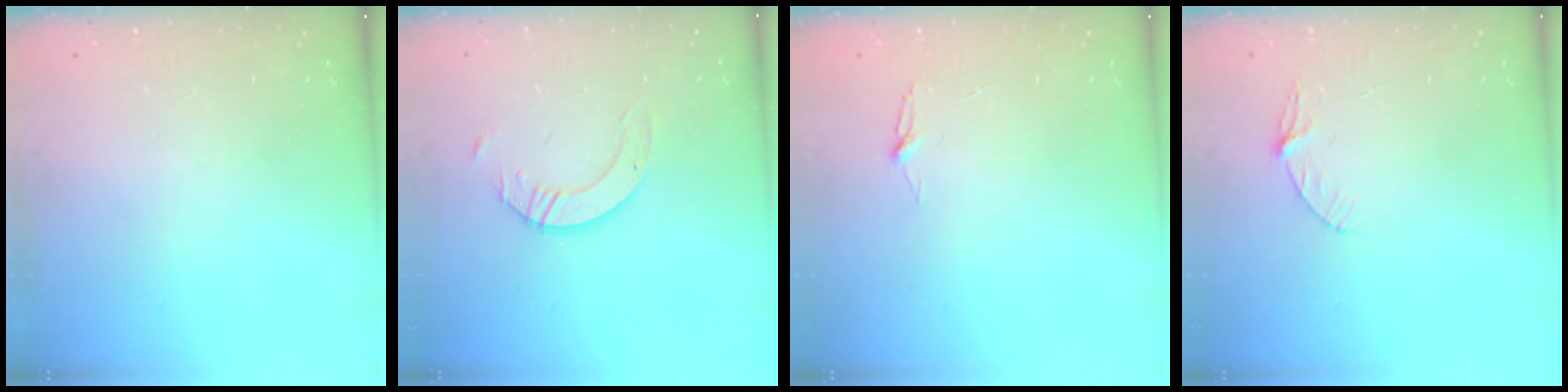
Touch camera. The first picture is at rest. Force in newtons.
{"total": 4.8, "press": 4.7, "slide": 0.4}
{"total": 3.8, "press": 3.8, "slide": 0.4}
{"total": 4.7, "press": 4.7, "slide": 0.4}